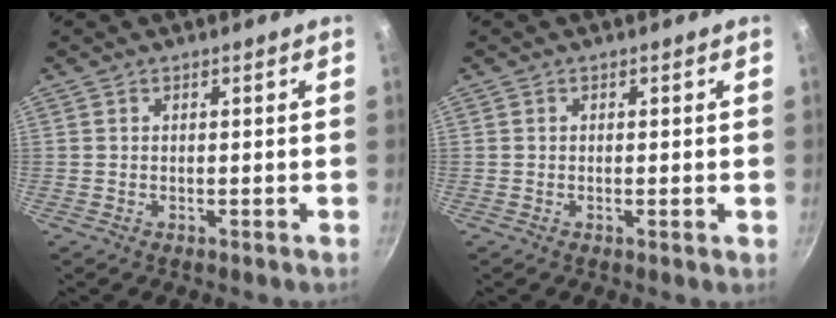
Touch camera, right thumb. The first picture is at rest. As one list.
[{"total": 0.8, "force": [-0.2, 0.1, 0.8], "torque": [-0.014, -0.001, -0.006]}]